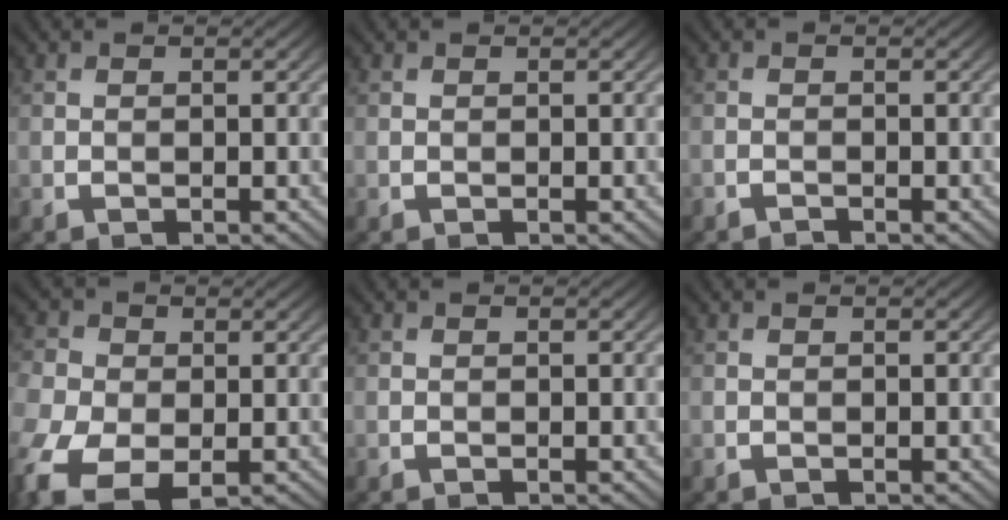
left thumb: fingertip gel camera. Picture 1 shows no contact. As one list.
[{"total": 0.0}, {"total": 0.7, "force": [-0.7, -0.1, 0.2], "torque": [-0.001, 0.005, -0.016]}, {"total": 10.3, "force": [-4.1, 6.8, 6.6], "torque": [-0.201, -0.040, -0.072]}, {"total": 0.0}, {"total": 0.0}]